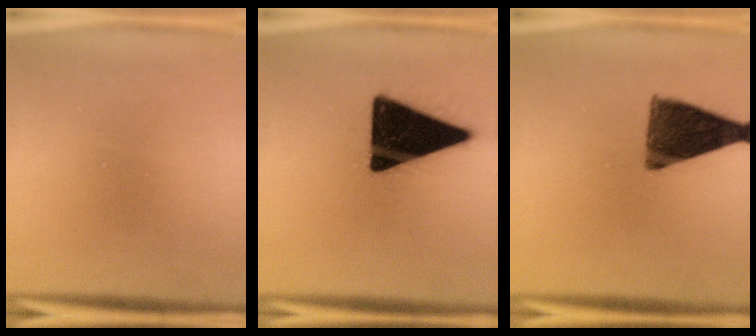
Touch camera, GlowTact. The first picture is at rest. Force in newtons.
{"total": 19.5}
{"total": 11.5}